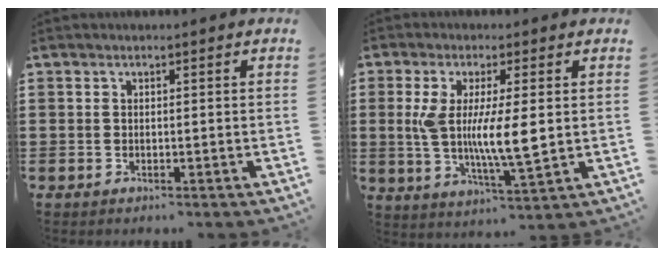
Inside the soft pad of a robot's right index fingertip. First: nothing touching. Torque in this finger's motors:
{"motor_torque": [0.89, -0.58, 0.40, 0.21]}